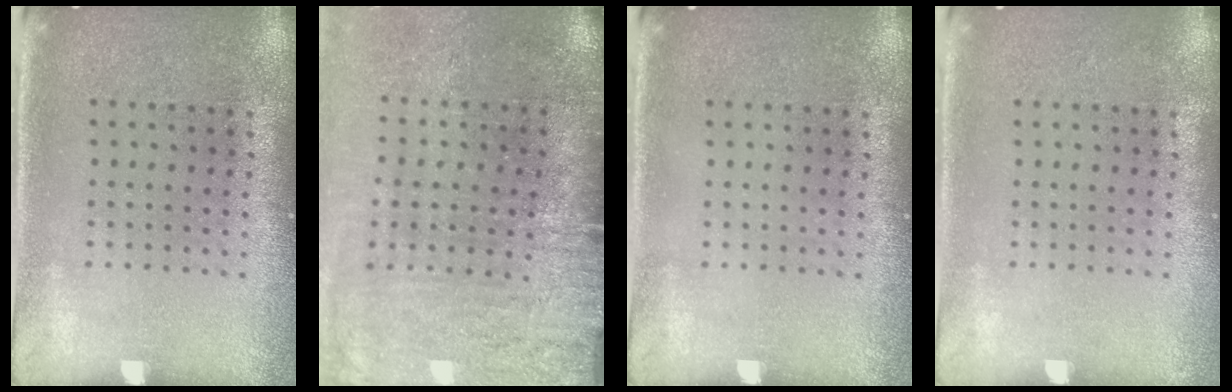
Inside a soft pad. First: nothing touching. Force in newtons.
{"total": 4.5, "press": 3.7, "slide": 2.5}
{"total": 0.0}
{"total": 0.0}